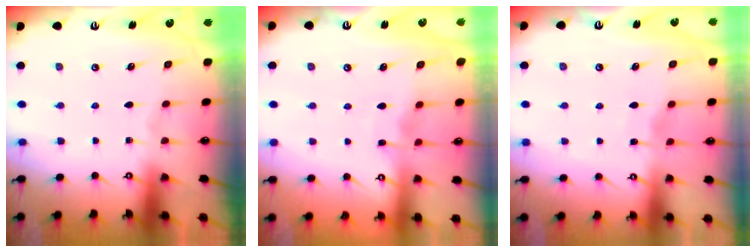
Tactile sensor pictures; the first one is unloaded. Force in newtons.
{"total": 2.9, "press": 2.9, "slide": 0.4}
{"total": 2.6, "press": 2.6, "slide": 0.3}